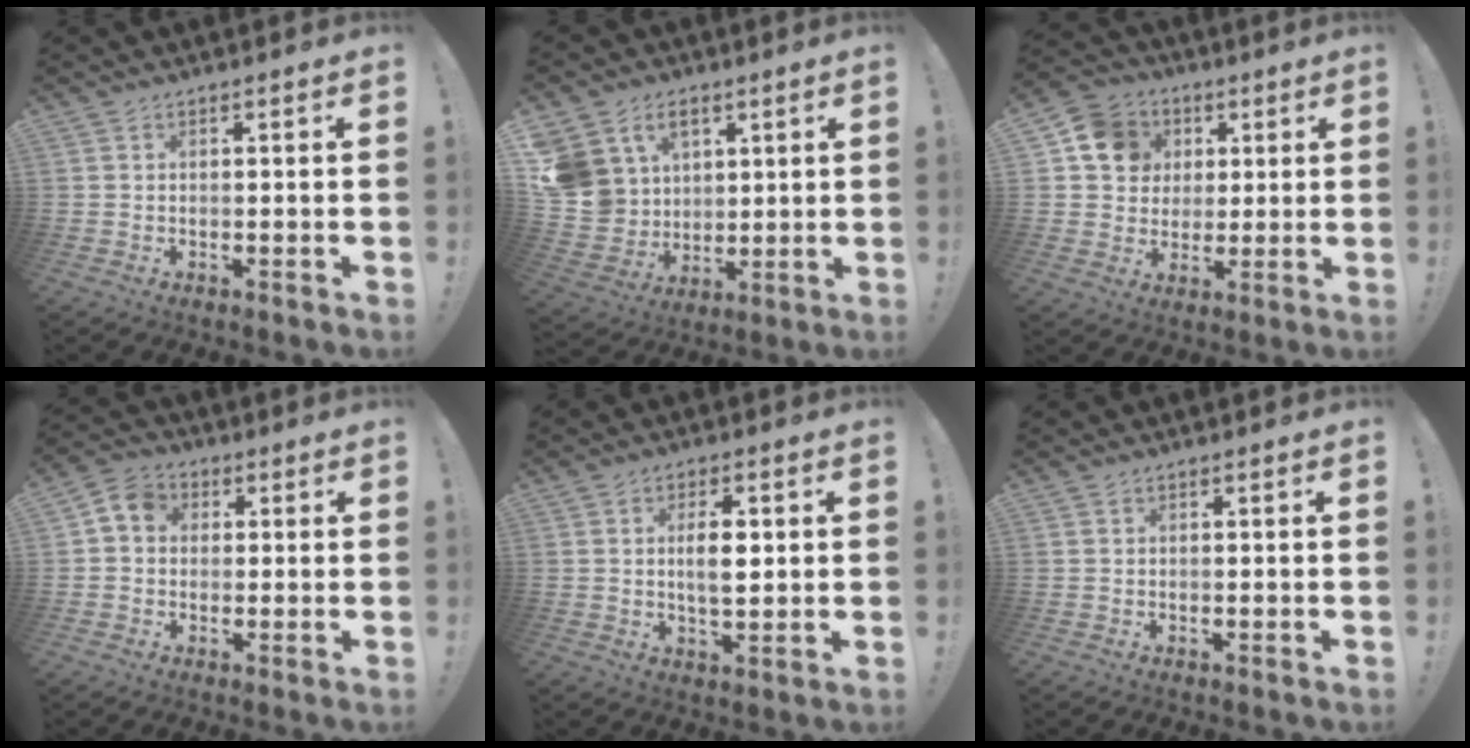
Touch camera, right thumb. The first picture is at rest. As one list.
[{"total": 12.7, "force": [5.8, 10.6, 4.0], "torque": [-0.082, -0.035, 0.121]}, {"total": 12.2, "force": [3.4, 10.9, 4.1], "torque": [-0.046, -0.005, 0.072]}, {"total": 6.1, "force": [0.8, 5.2, 3.0], "torque": [-0.045, 0.013, 0.018]}, {"total": 7.0, "force": [0.9, 3.2, 6.2], "torque": [-0.098, -0.002, 0.009]}, {"total": 0.0}]